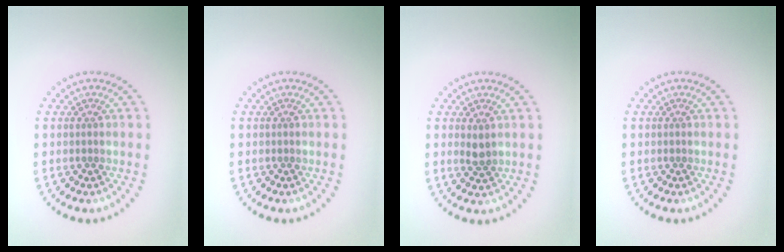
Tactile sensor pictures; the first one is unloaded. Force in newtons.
{"total": 0.0}
{"total": 1.2, "press": 1.2, "slide": 0.3}
{"total": 0.0}